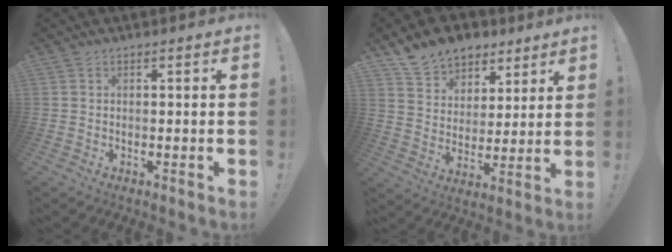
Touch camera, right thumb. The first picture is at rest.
{"total": 12.9, "force": [10.0, 7.7, 2.8], "torque": [-0.055, -0.073, 0.192]}